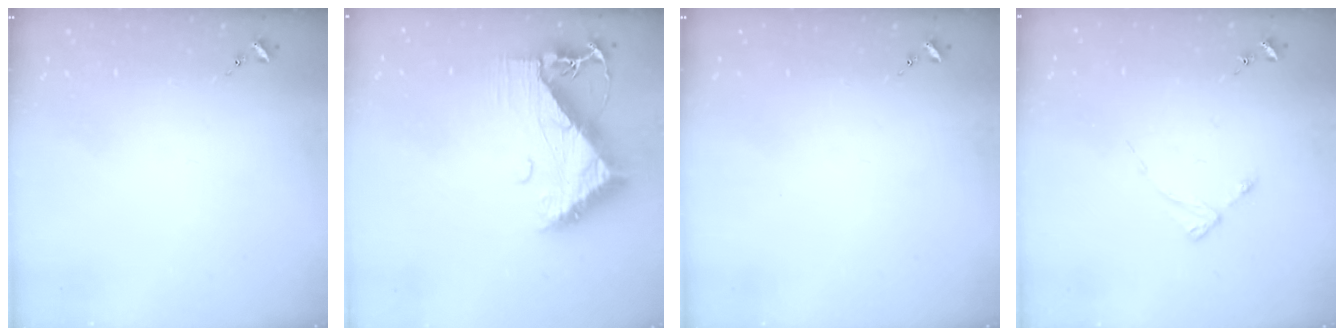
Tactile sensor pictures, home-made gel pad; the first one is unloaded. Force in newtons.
{"total": 10.2, "press": 10.2, "slide": 1.0}
{"total": 0.0}
{"total": 2.9, "press": 2.8, "slide": 0.4}